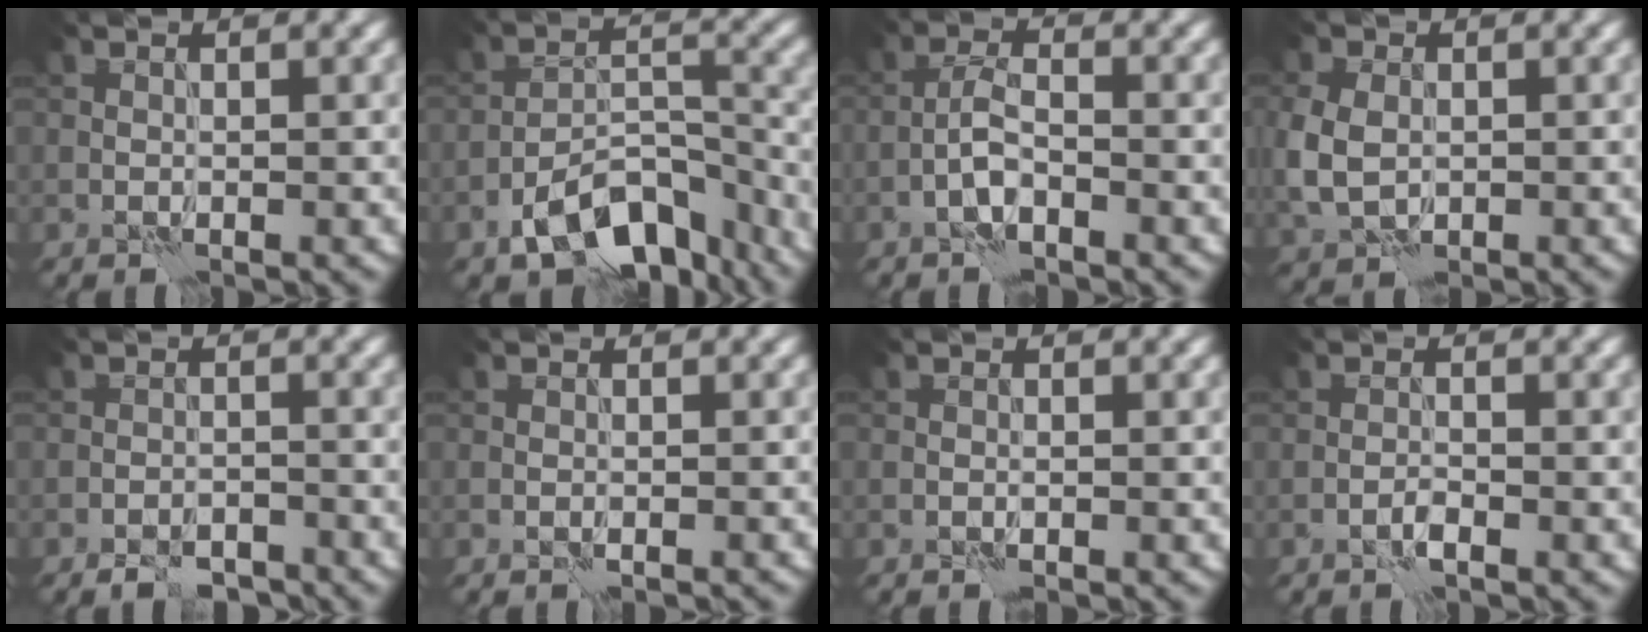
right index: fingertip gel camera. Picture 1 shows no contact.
{"total": 8.5, "force": [-5.7, 3.9, 5.0], "torque": [-0.072, -0.004, -0.100]}
{"total": 2.1, "force": [-1.2, 0.5, 1.7], "torque": [-0.037, 0.007, -0.030]}
{"total": 4.5, "force": [-0.3, 3.4, 2.9], "torque": [-0.082, -0.008, -0.005]}
{"total": 3.2, "force": [-2.6, 1.1, 1.4], "torque": [-0.020, 0.004, -0.044]}
{"total": 0.8, "force": [-0.7, 0.0, 0.5], "torque": [-0.006, 0.000, -0.010]}
{"total": 0.0}
{"total": 0.9, "force": [-0.6, 0.1, 0.7], "torque": [-0.014, 0.004, -0.015]}